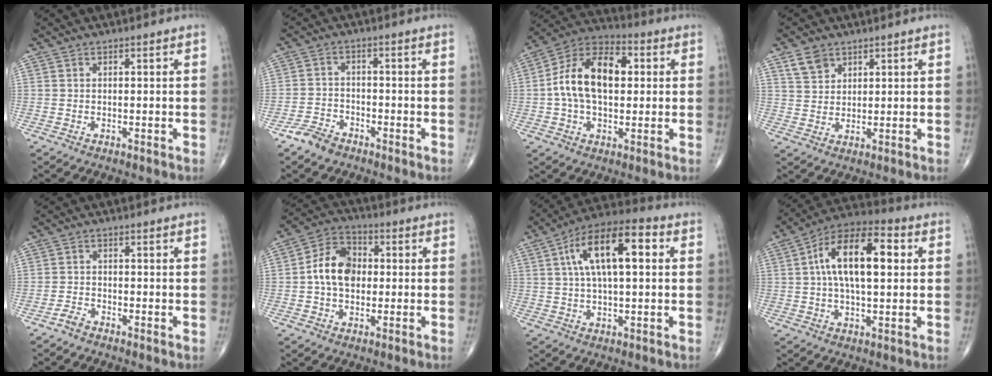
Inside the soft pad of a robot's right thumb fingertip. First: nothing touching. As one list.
[{"total": 4.3, "force": [-3.3, 2.3, 1.5], "torque": [-0.026, 0.015, -0.066]}, {"total": 15.7, "force": [1.5, 9.4, 12.5], "torque": [-0.209, 0.031, 0.017]}, {"total": 4.5, "force": [2.8, 3.1, 1.7], "torque": [-0.019, -0.012, 0.058]}, {"total": 1.7, "force": [-1.5, 0.5, 0.7], "torque": [-0.013, 0.000, -0.034]}, {"total": 10.1, "force": [0.1, 7.2, 7.0], "torque": [-0.108, 0.024, -0.008]}, {"total": 15.4, "force": [3.7, 6.3, 13.6], "torque": [-0.227, 0.026, 0.054]}, {"total": 15.9, "force": [2.8, 7.2, 13.9], "torque": [-0.232, 0.025, 0.039]}]